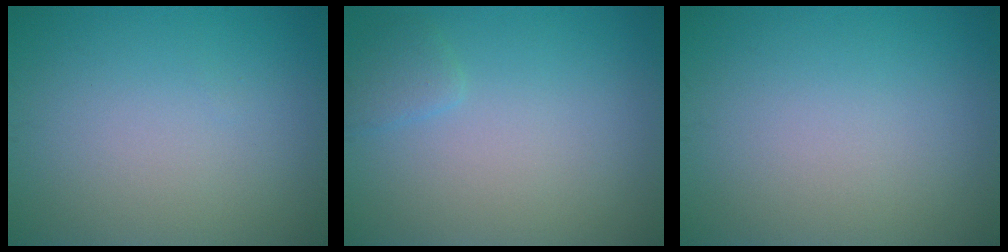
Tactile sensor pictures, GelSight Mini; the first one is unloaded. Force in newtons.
{"total": 1.2, "press": 1.2, "slide": 0.1}
{"total": 0.0}